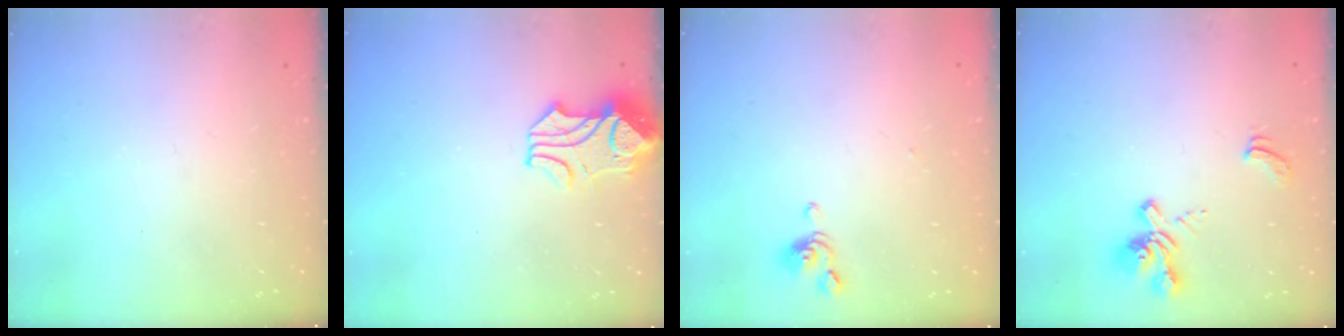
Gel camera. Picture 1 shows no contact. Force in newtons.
{"total": 2.3, "press": 2.0, "slide": 1.0}
{"total": 0.8, "press": 0.6, "slide": 0.5}
{"total": 2.4, "press": 2.0, "slide": 1.3}